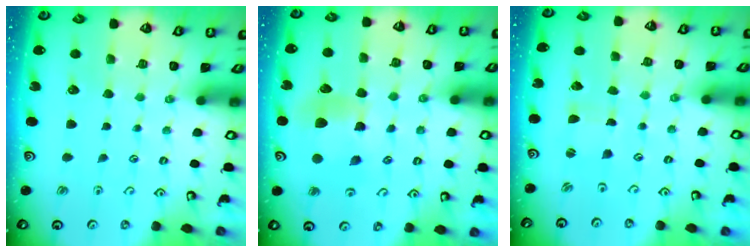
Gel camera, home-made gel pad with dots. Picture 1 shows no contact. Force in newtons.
{"total": 9.0, "press": 8.9, "slide": 1.0}
{"total": 0.7, "press": 0.7, "slide": 0.0}